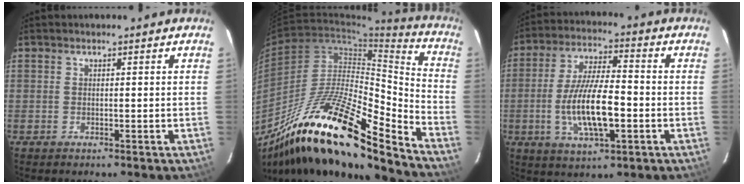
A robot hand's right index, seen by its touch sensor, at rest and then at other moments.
{"total": 25.3, "force": [-17.9, 5.3, 17.2], "torque": [-0.292, -0.022, -0.315]}
{"total": 13.1, "force": [-3.1, 3.9, 12.2], "torque": [-0.240, -0.007, -0.051]}